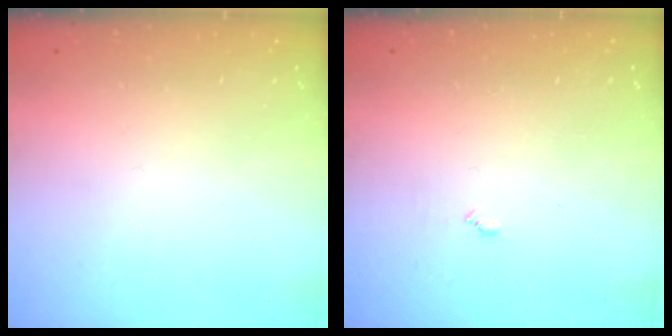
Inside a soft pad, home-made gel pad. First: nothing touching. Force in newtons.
{"total": 3.7, "press": 3.7, "slide": 0.4}